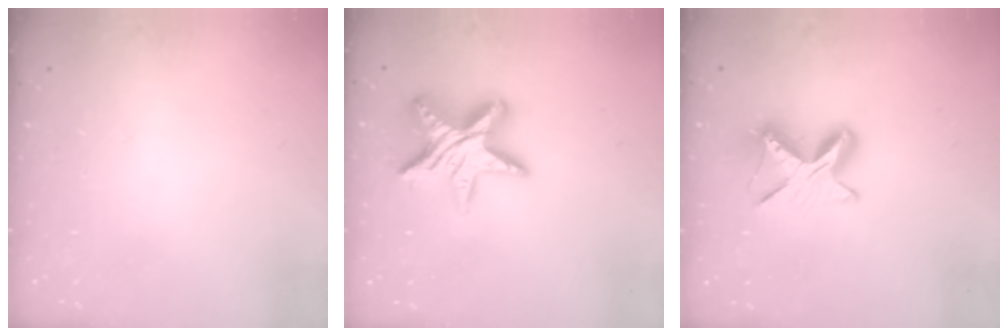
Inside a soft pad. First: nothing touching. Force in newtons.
{"total": 15.2, "press": 15.2, "slide": 1.4}
{"total": 9.2, "press": 9.2, "slide": 1.0}